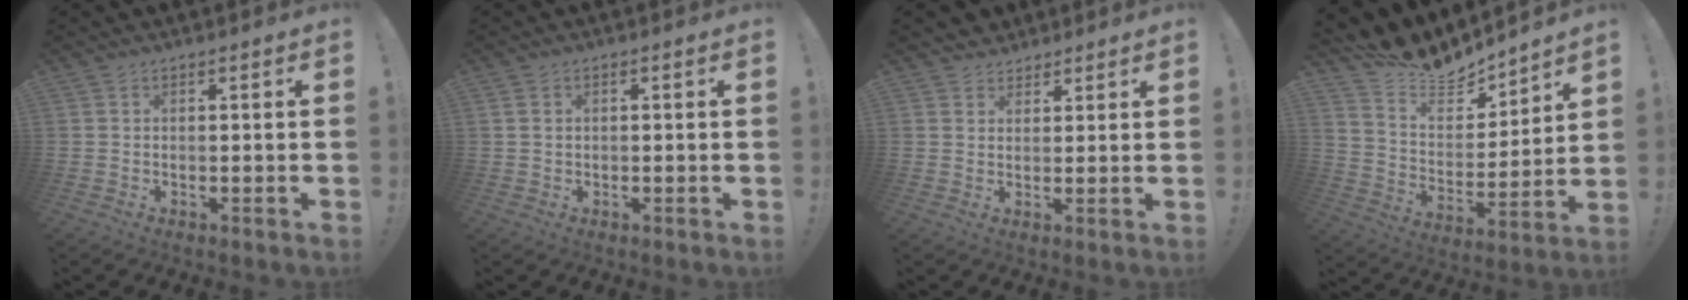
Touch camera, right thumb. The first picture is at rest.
{"total": 1.6, "force": [0.6, 1.2, 0.9], "torque": [-0.015, 0.003, 0.010]}
{"total": 3.9, "force": [2.7, 2.7, -0.1], "torque": [-0.003, -0.017, 0.053]}
{"total": 10.4, "force": [9.8, 3.3, 1.0], "torque": [-0.043, -0.094, 0.178]}